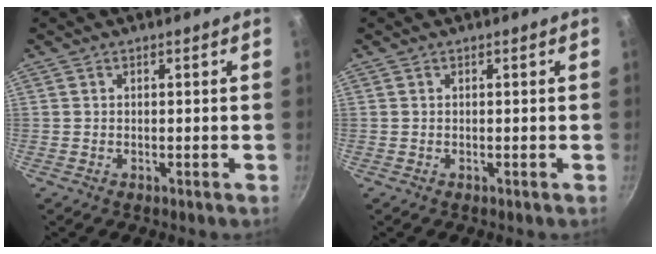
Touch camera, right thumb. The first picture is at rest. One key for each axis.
{"total": 0.0}